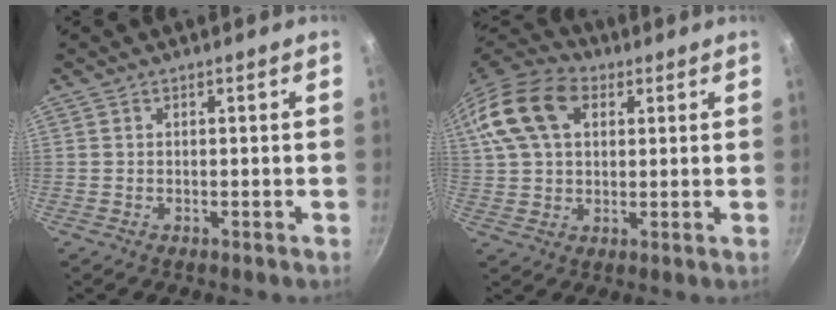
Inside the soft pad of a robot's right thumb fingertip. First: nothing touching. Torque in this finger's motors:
{"motor_torque": [0.93, 1.82, 0.54, 0.03, 0.20]}